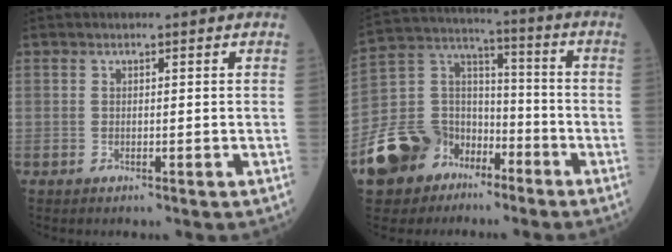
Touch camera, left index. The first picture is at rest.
{"total": 15.0, "force": [-8.7, 10.6, 6.1], "torque": [-0.145, 0.028, -0.156]}